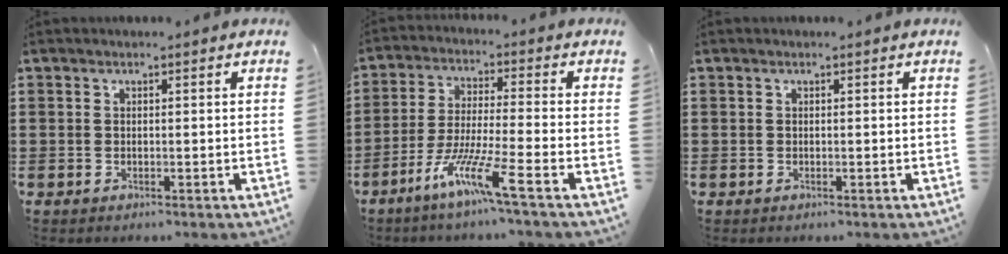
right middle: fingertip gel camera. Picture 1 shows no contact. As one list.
[{"total": 8.9, "force": [-6.0, 0.1, 6.6], "torque": [-0.138, -0.011, -0.118]}, {"total": 0.0}]